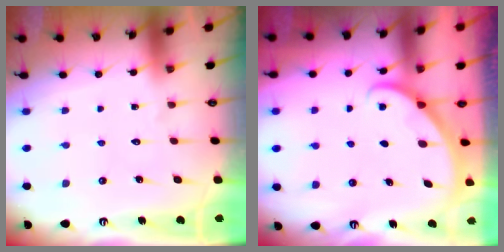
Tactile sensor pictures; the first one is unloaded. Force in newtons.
{"total": 3.3, "press": 3.3, "slide": 0.3}